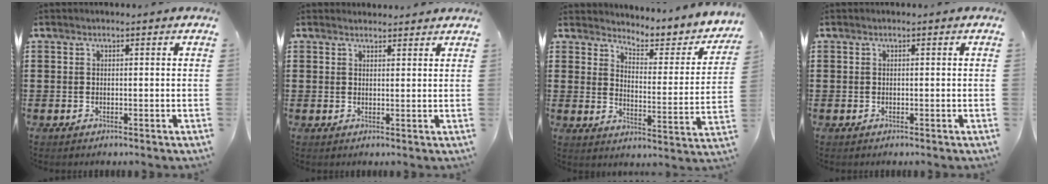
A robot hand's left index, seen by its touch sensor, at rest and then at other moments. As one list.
[{"total": 1.7, "force": [1.6, 0.2, 0.1], "torque": [-0.005, 0.001, 0.032]}, {"total": 3.8, "force": [3.6, 0.3, 1.1], "torque": [-0.039, -0.035, 0.052]}, {"total": 0.0}]